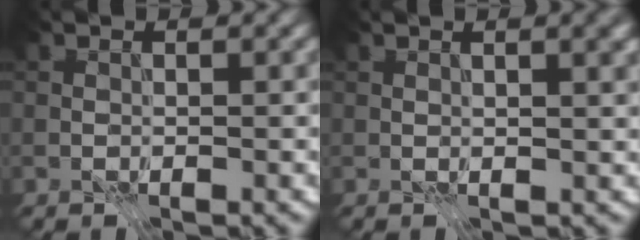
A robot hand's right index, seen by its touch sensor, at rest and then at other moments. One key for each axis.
{"total": 1.9, "fx": 0.9, "fy": 0.3, "fz": 1.6, "tx": -0.022, "ty": 0.003, "tz": 0.017}